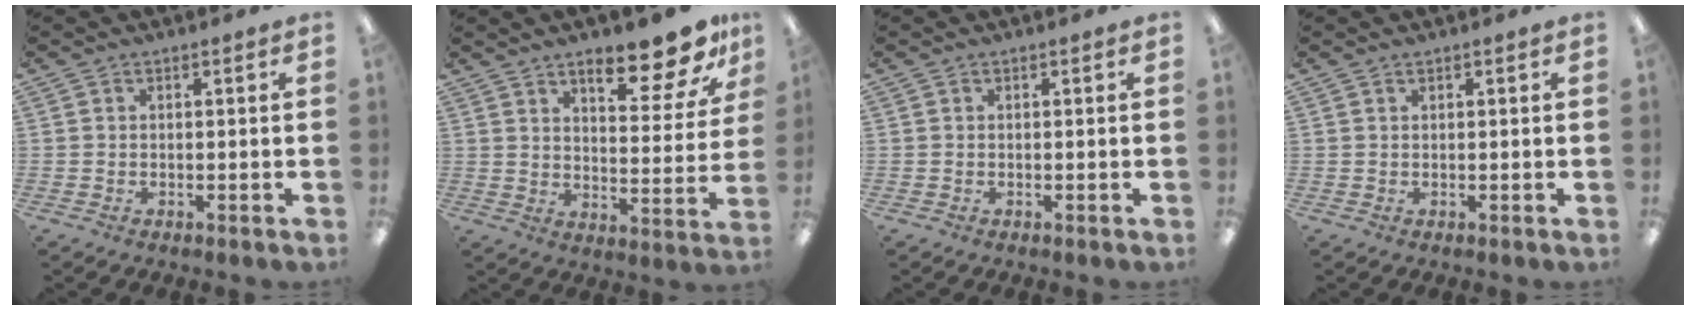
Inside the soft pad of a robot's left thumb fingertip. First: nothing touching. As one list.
[{"total": 15.5, "force": [11.2, 4.5, 9.7], "torque": [-0.128, -0.069, 0.180]}, {"total": 0.0}, {"total": 0.5, "force": [0.4, 0.2, 0.3], "torque": [-0.006, 0.002, 0.007]}]